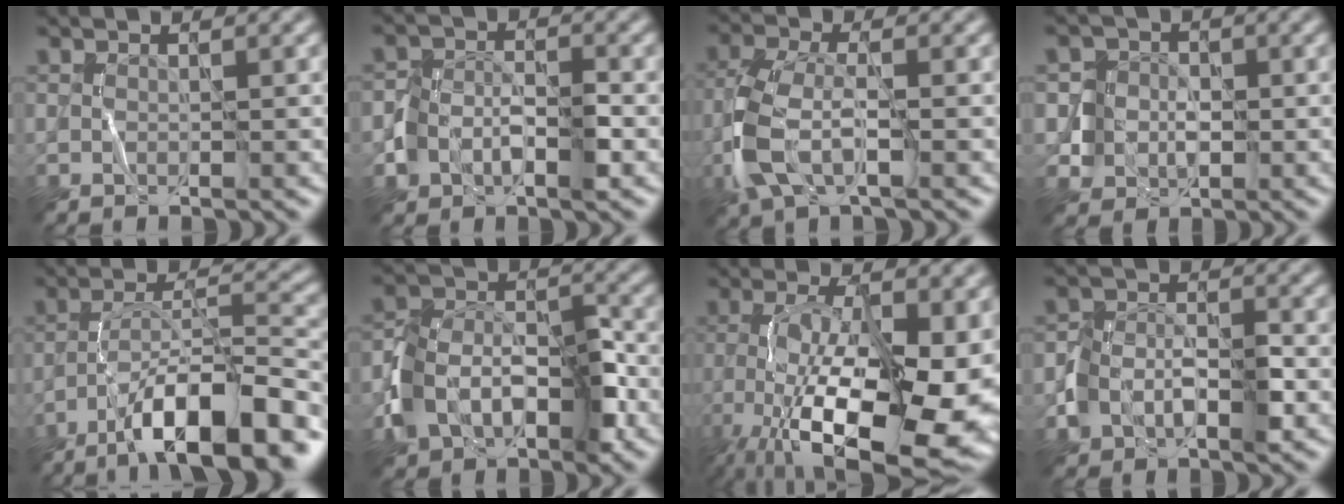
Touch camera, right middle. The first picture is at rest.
{"total": 3.3, "force": [-1.4, 2.3, 1.8], "torque": [-0.027, 0.006, -0.028]}
{"total": 5.4, "force": [-2.2, 2.6, 4.2], "torque": [-0.107, -0.001, -0.049]}
{"total": 3.4, "force": [-0.4, 3.3, 0.4], "torque": [0.010, 0.008, -0.021]}
{"total": 10.5, "force": [-7.0, 2.4, 7.5], "torque": [-0.115, 0.026, -0.117]}
{"total": 6.6, "force": [-2.8, 4.6, 3.9], "torque": [-0.066, 0.007, -0.056]}
{"total": 14.2, "force": [-4.7, 5.5, 12.2], "torque": [-0.192, -0.021, -0.075]}
{"total": 3.7, "force": [-1.5, 2.6, 2.1], "torque": [-0.034, 0.006, -0.029]}